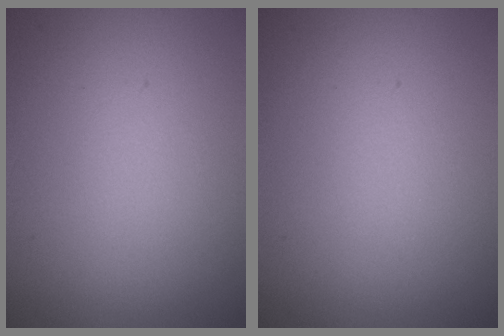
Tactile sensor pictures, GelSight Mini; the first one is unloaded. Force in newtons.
{"total": 0.0}